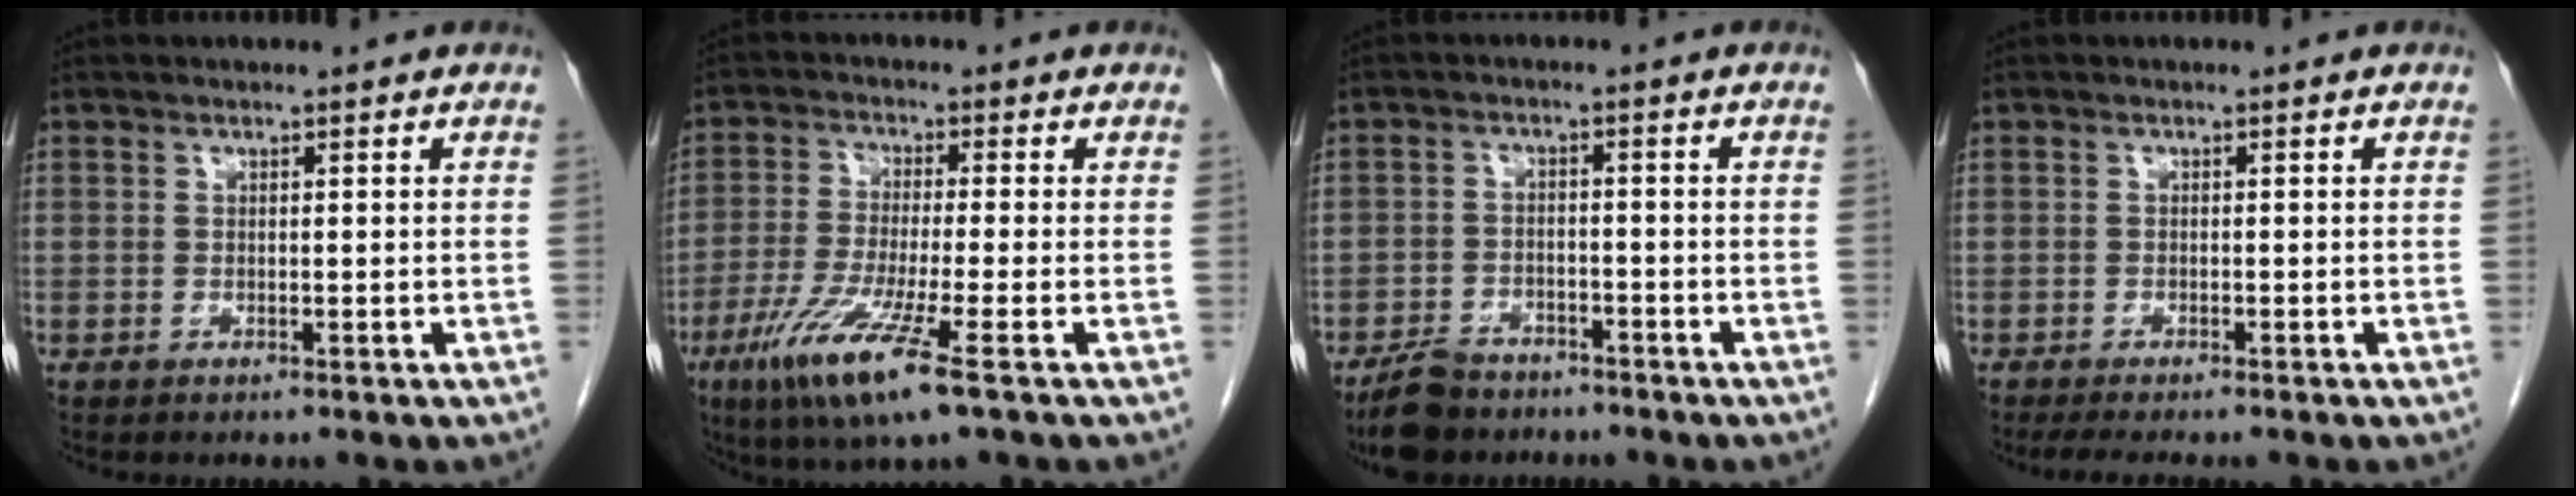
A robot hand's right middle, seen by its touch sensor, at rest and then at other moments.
{"total": 10.3, "force": [-5.2, 0.0, 8.9], "torque": [-0.182, -0.033, -0.096]}
{"total": 6.3, "force": [-5.2, 2.7, 2.2], "torque": [-0.051, -0.007, -0.093]}
{"total": 5.1, "force": [-4.2, 0.7, 2.7], "torque": [-0.036, -0.012, -0.061]}